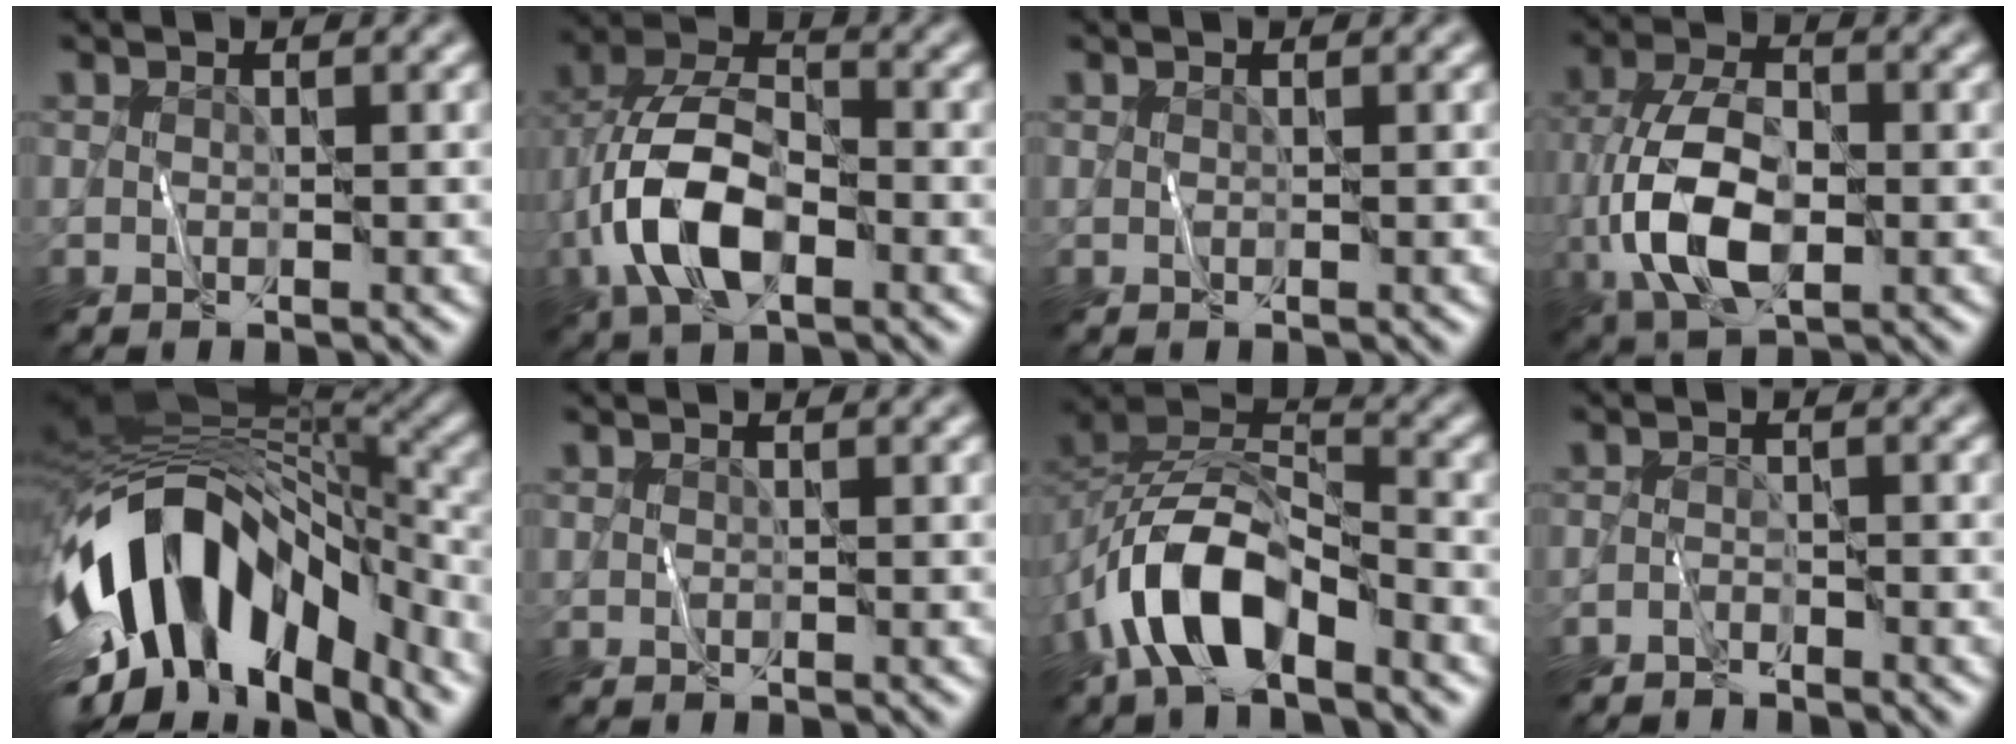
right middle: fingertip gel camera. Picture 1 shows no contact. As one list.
[{"total": 8.6, "force": [-2.7, 4.5, 6.8], "torque": [-0.145, 0.012, -0.061]}, {"total": 0.0}, {"total": 8.3, "force": [-2.0, 4.3, 6.8], "torque": [-0.149, 0.001, -0.046]}, {"total": 13.6, "force": [-5.9, 7.5, 9.7], "torque": [-0.179, 0.013, -0.093]}, {"total": 0.0}, {"total": 8.5, "force": [-4.4, 4.0, 6.0], "torque": [-0.110, 0.009, -0.090]}, {"total": 1.3, "force": [-1.3, 0.2, 0.2], "torque": [-0.004, 0.004, -0.029]}]